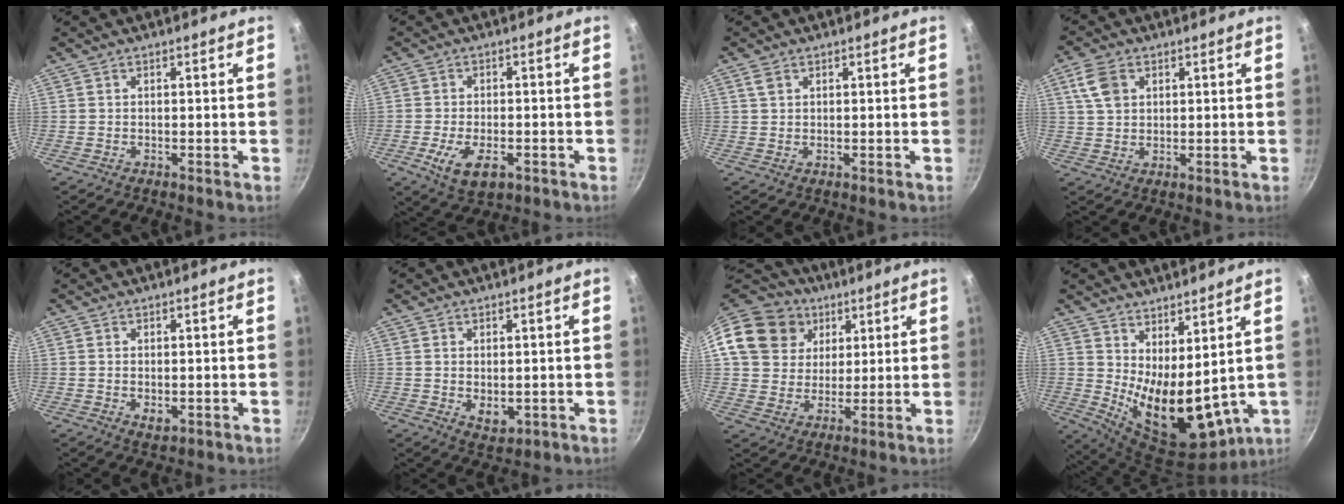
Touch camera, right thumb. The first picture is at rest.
{"total": 7.9, "force": [-3.0, 4.2, 6.0], "torque": [-0.105, 0.001, -0.045]}
{"total": 1.6, "force": [0.8, 1.1, 0.9], "torque": [-0.015, -0.001, 0.016]}
{"total": 6.2, "force": [2.3, 4.2, 3.8], "torque": [-0.068, -0.001, 0.043]}
{"total": 2.5, "force": [-0.2, 1.5, 1.9], "torque": [-0.031, -0.007, -0.002]}
{"total": 4.2, "force": [0.0, 2.7, 3.2], "torque": [-0.048, -0.015, 0.005]}
{"total": 16.6, "force": [6.8, 13.8, 6.2], "torque": [-0.101, 0.003, 0.118]}
{"total": 15.5, "force": [3.6, 7.3, 13.1], "torque": [-0.187, -0.051, 0.084]}